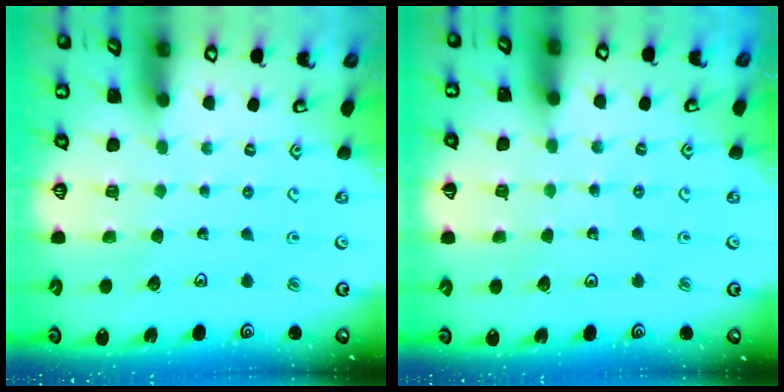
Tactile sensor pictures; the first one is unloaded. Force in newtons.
{"total": 4.2, "press": 4.2, "slide": 0.5}